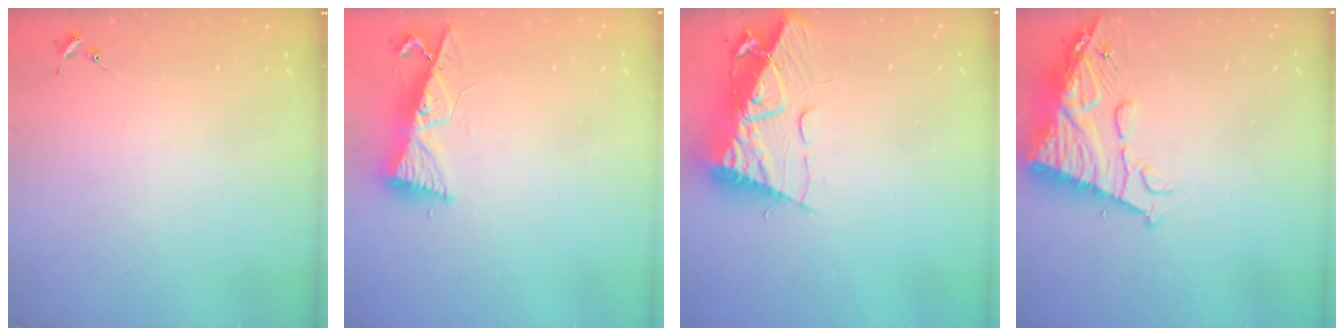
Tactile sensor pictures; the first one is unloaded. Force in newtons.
{"total": 9.0, "press": 9.0, "slide": 1.1}
{"total": 13.6, "press": 13.6, "slide": 1.1}
{"total": 14.9, "press": 14.8, "slide": 1.5}